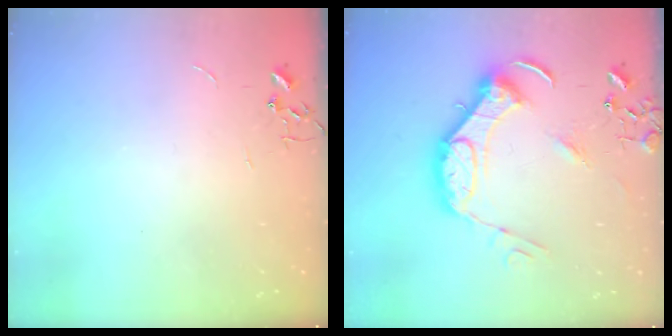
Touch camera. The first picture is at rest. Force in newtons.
{"total": 18.1, "press": 18.0, "slide": 1.8}